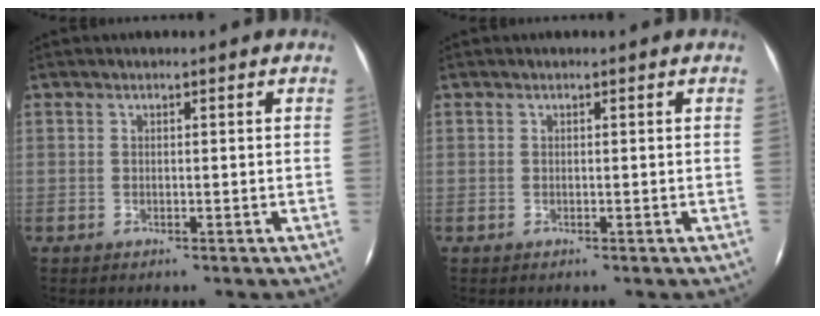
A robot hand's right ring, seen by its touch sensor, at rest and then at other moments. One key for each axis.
{"total": 0.0}